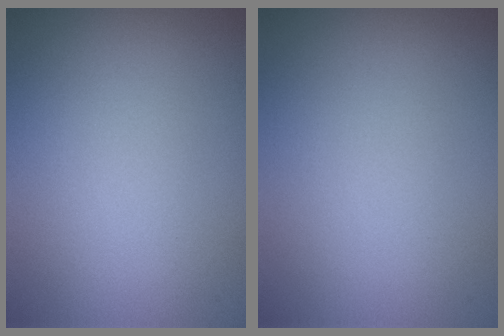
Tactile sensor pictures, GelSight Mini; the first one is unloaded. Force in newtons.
{"total": 0.0}